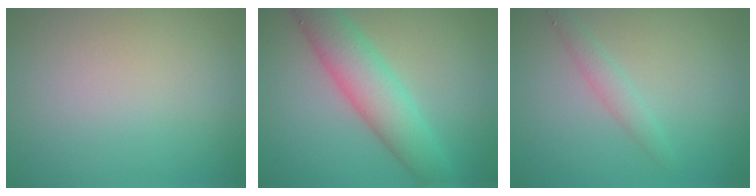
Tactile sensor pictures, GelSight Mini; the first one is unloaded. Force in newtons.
{"total": 5.9, "press": 5.9, "slide": 0.0}
{"total": 1.6, "press": 1.6, "slide": 0.0}